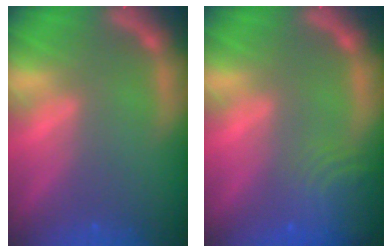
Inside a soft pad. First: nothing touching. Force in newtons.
{"total": 6.6}